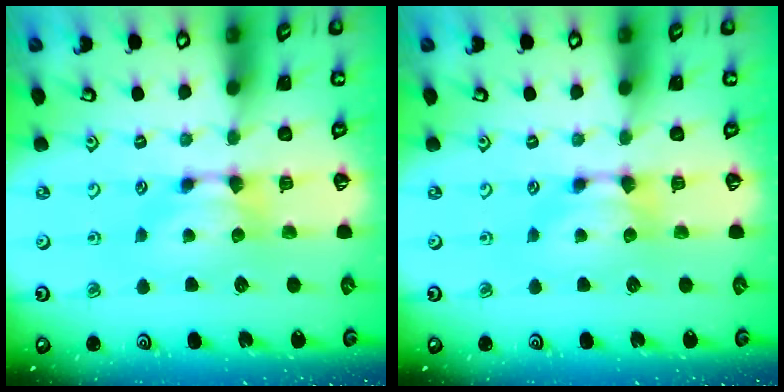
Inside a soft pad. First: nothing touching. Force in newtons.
{"total": 0.0}